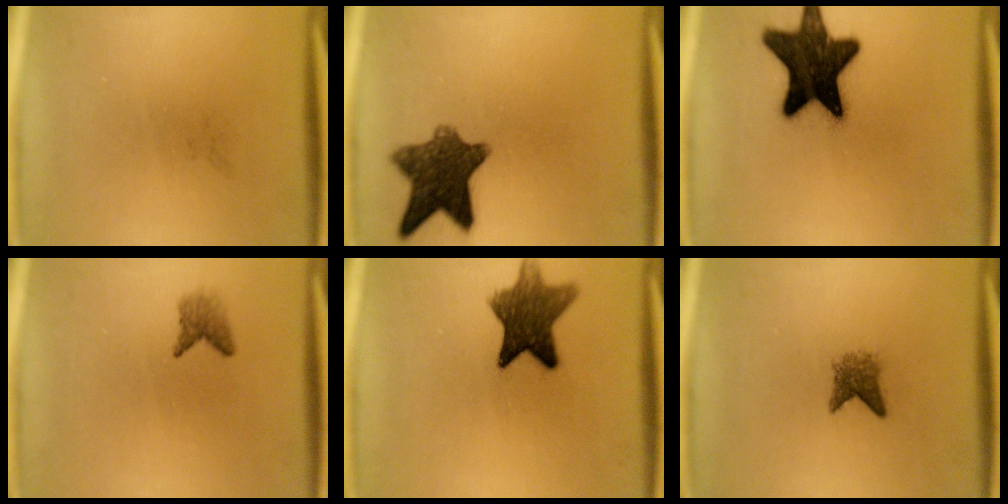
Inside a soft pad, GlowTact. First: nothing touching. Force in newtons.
{"total": 10.1}
{"total": 17.9}
{"total": 1.9}
{"total": 9.9}
{"total": 2.6}